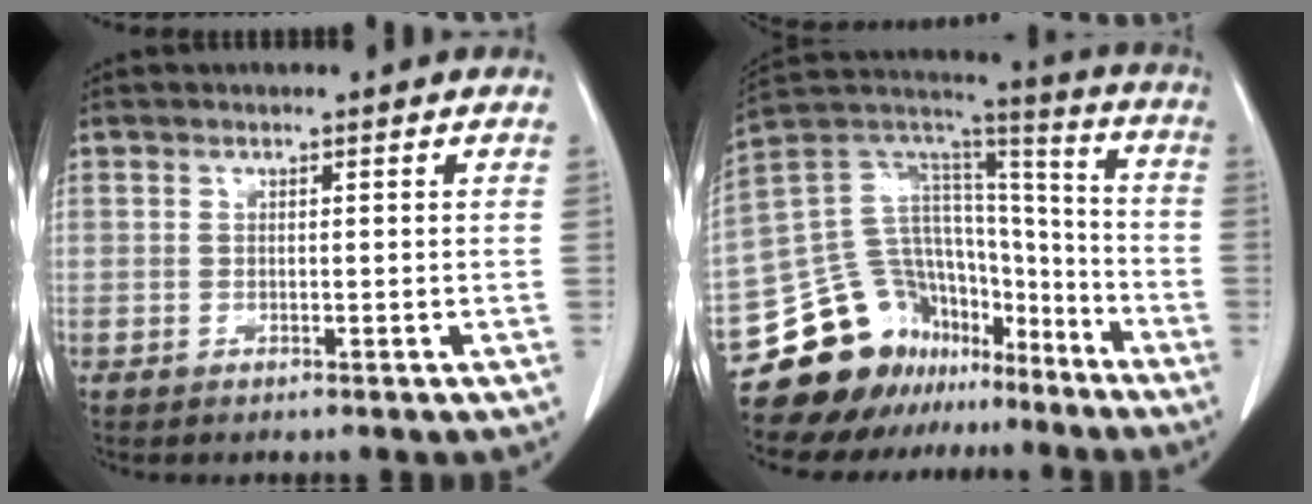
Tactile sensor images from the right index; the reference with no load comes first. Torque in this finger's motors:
{"motor_torque": [0.09, -0.08, -0.20, -0.13]}